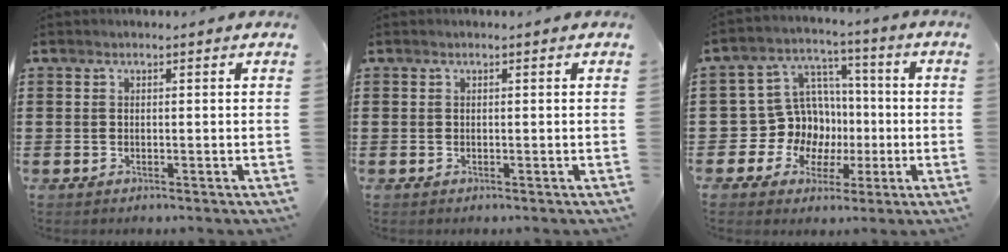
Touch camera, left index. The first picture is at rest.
{"total": 0.0}
{"total": 10.3, "force": [-0.4, 9.9, 2.6], "torque": [-0.101, -0.005, 0.003]}